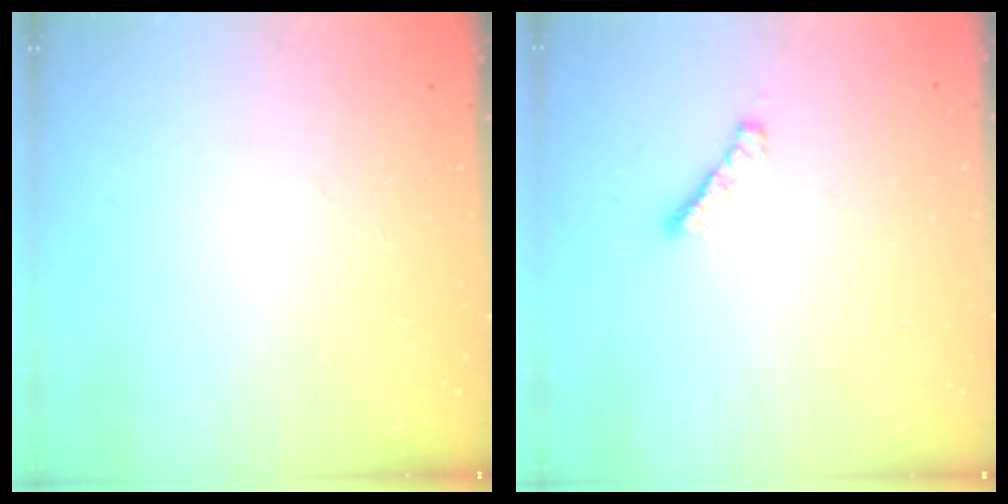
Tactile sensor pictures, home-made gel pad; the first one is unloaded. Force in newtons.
{"total": 2.3, "press": 2.3, "slide": 0.4}